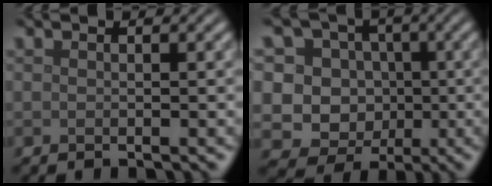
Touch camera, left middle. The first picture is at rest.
{"total": 12.1, "force": [1.2, 11.4, 3.8], "torque": [-0.106, 0.035, 0.007]}